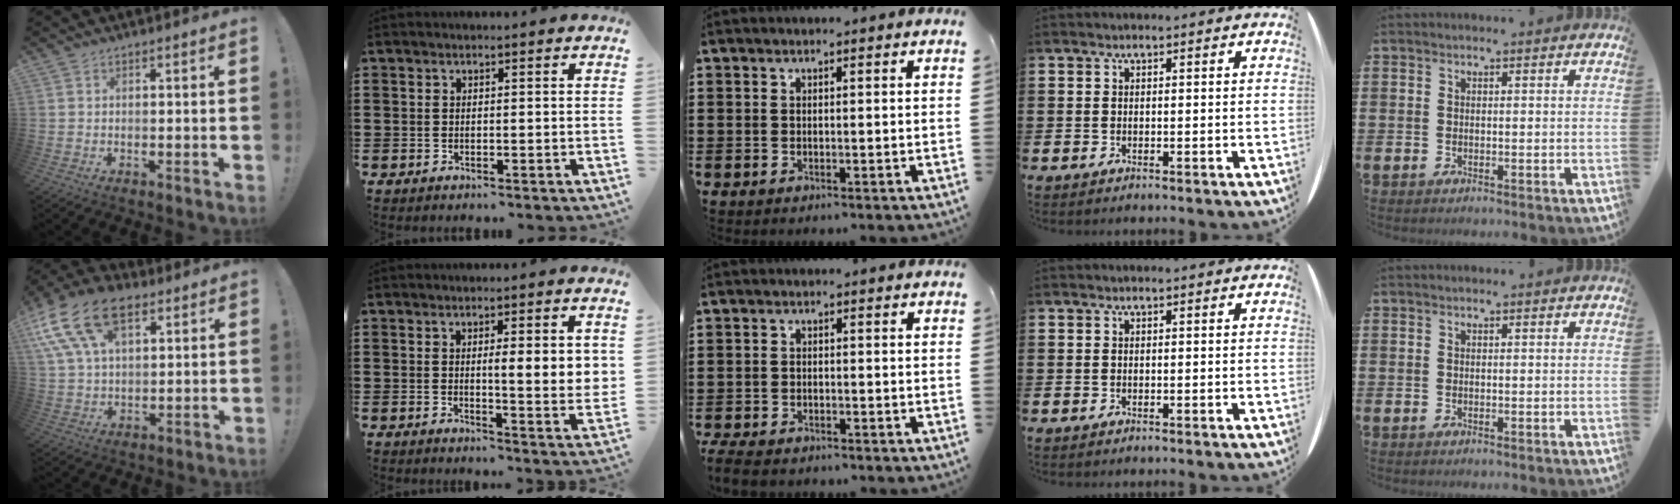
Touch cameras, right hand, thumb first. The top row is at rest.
{"thumb": {"total": 18.6, "force": [9.5, 10.6, 11.9], "torque": [-0.228, -0.046, 0.172]}, "index": {"total": 5.0, "force": [1.0, 0.7, 4.9], "torque": [-0.078, -0.008, 0.010]}, "middle": {"total": 2.5, "force": [-2.4, 0.4, 0.7], "torque": [-0.029, -0.002, -0.053]}}